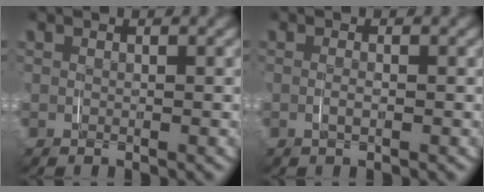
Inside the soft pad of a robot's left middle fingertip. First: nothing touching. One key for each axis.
{"total": 1.2, "fx": 0.1, "fy": -1.1, "fz": -0.3, "tx": 0.013, "ty": 0.002, "tz": 0.003}